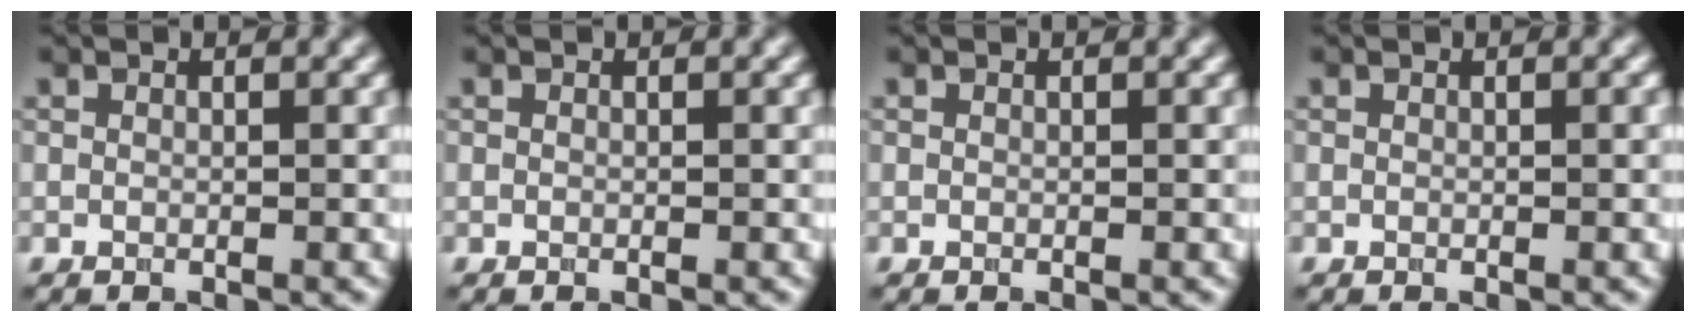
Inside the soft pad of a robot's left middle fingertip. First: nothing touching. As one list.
[{"total": 0.0}, {"total": 0.0}, {"total": 0.0}]